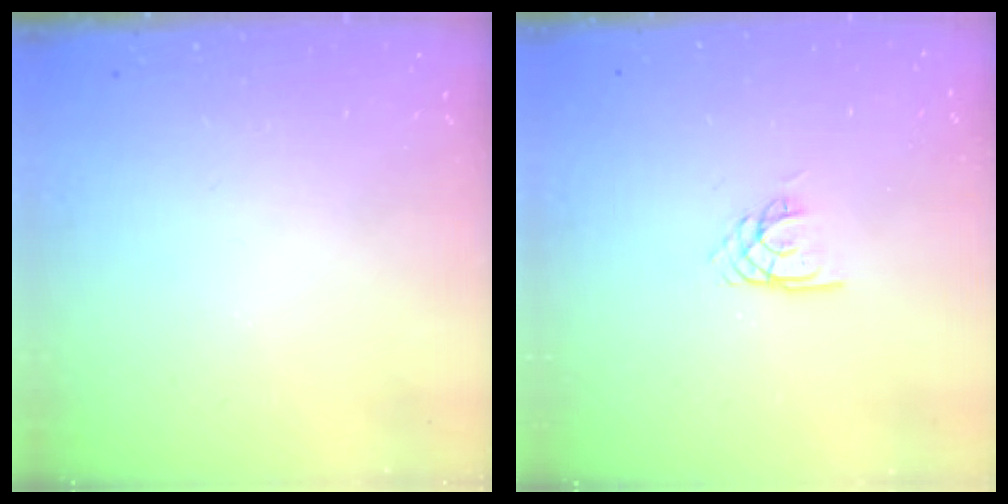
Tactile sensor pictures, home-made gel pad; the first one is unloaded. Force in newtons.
{"total": 1.9, "press": 1.9, "slide": 0.2}